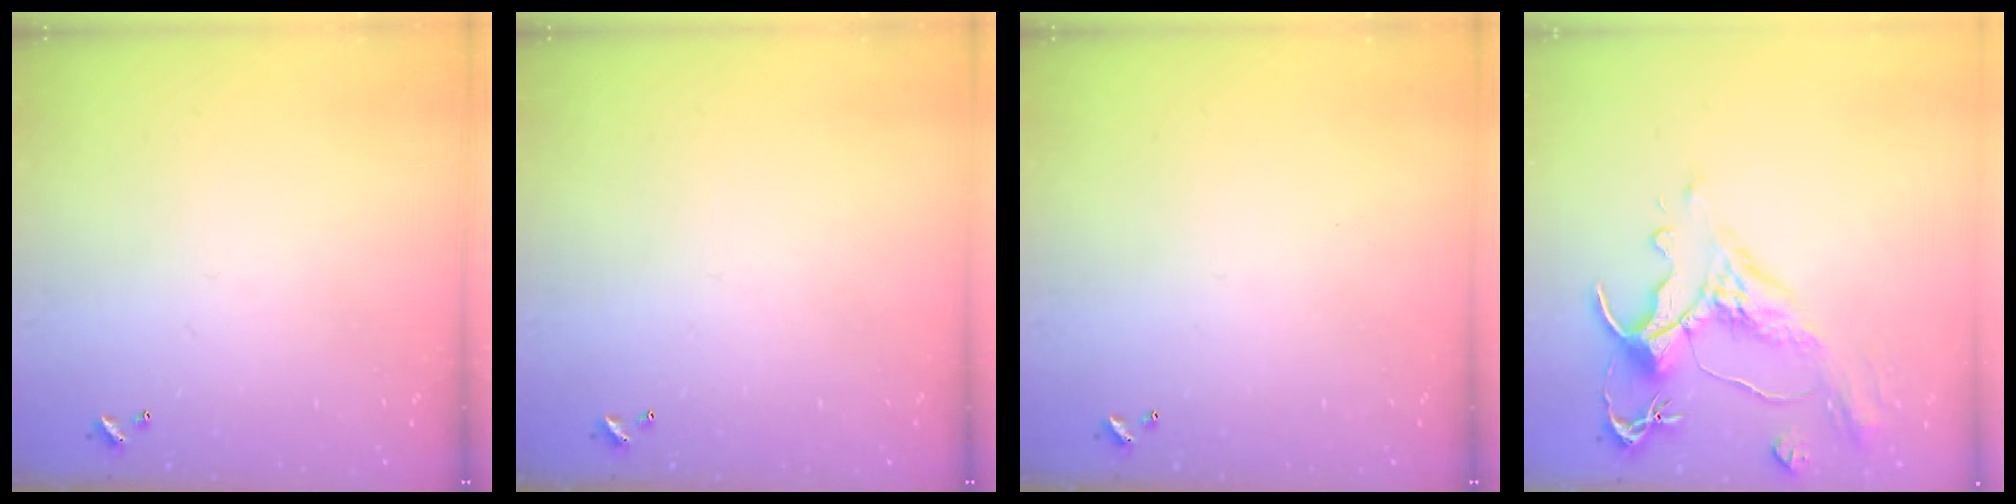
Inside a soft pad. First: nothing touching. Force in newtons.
{"total": 0.0}
{"total": 0.0}
{"total": 1.6, "press": 0.4, "slide": 1.6}